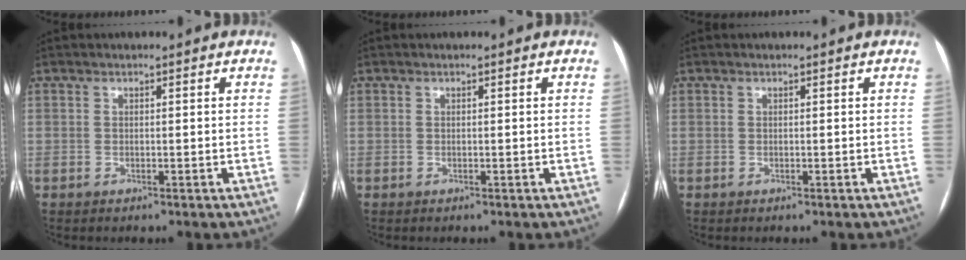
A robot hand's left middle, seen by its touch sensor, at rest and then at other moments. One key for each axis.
{"total": 0.0}
{"total": 0.0}